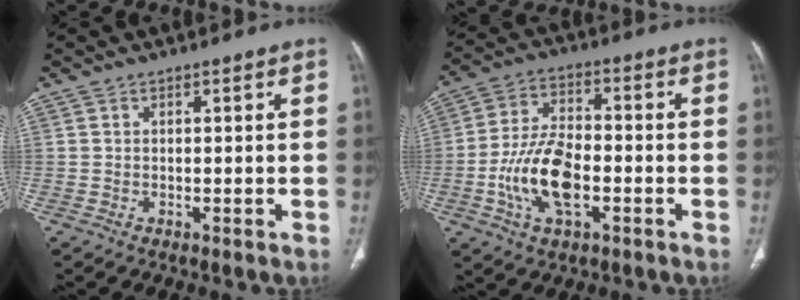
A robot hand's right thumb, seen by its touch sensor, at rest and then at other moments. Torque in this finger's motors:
{"motor_torque": [1.77, 1.55, 1.29, -0.33, 0.16]}